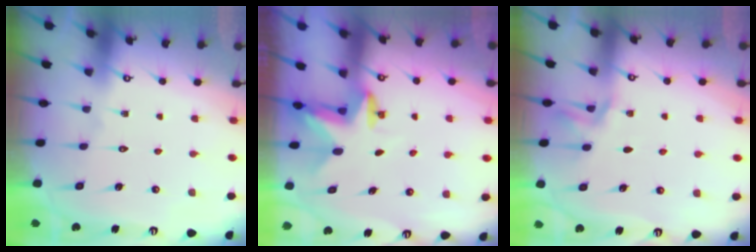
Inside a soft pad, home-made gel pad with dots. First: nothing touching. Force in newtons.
{"total": 2.4, "press": 2.3, "slide": 0.4}
{"total": 1.6, "press": 1.5, "slide": 0.6}